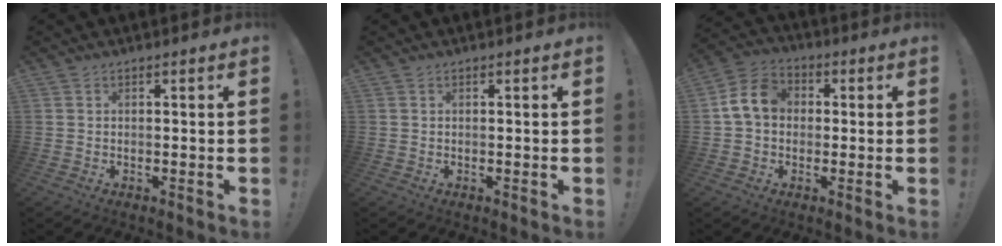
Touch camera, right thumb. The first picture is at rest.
{"total": 0.0}
{"total": 9.5, "force": [1.3, 7.4, 5.8], "torque": [-0.107, 0.018, 0.030]}